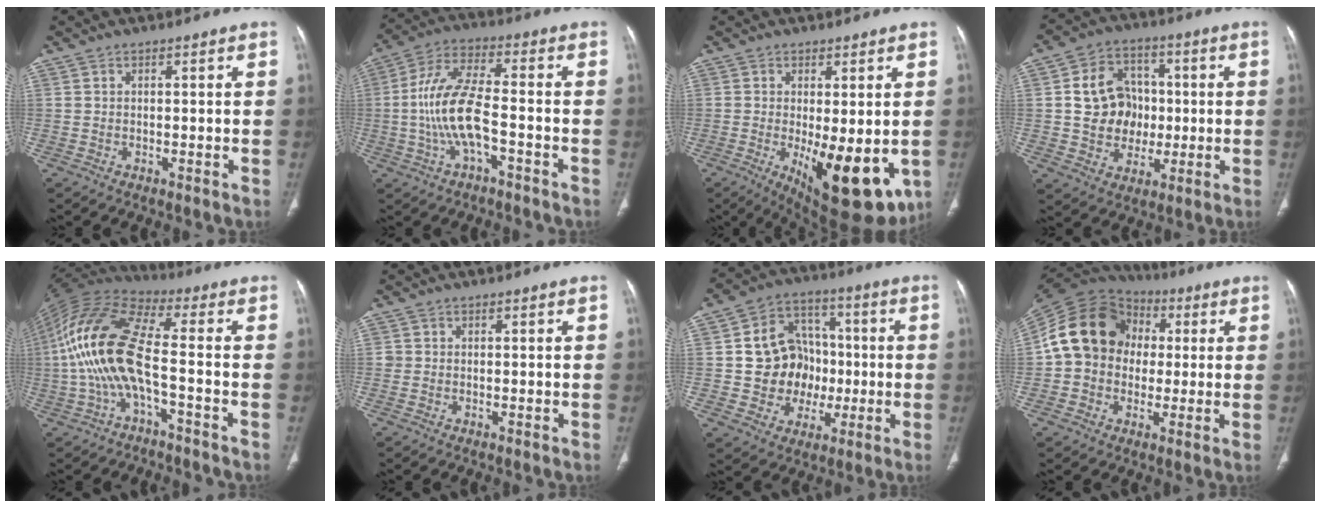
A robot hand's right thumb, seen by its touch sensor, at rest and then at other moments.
{"total": 11.8, "force": [-2.8, 4.4, 10.6], "torque": [-0.227, 0.039, -0.054]}
{"total": 14.8, "force": [-3.3, 5.7, 13.2], "torque": [-0.176, -0.028, -0.029]}
{"total": 12.9, "force": [0.4, 11.2, 6.5], "torque": [-0.067, 0.019, 0.013]}
{"total": 16.0, "force": [-2.9, 5.5, 14.8], "torque": [-0.323, 0.045, -0.062]}
{"total": 0.8, "force": [0.0, 0.8, 0.1], "torque": [0.005, 0.004, 0.000]}
{"total": 14.3, "force": [-0.8, 12.6, 6.8], "torque": [-0.061, 0.030, -0.002]}
{"total": 16.5, "force": [1.3, 14.1, 8.6], "torque": [-0.142, 0.035, 0.018]}